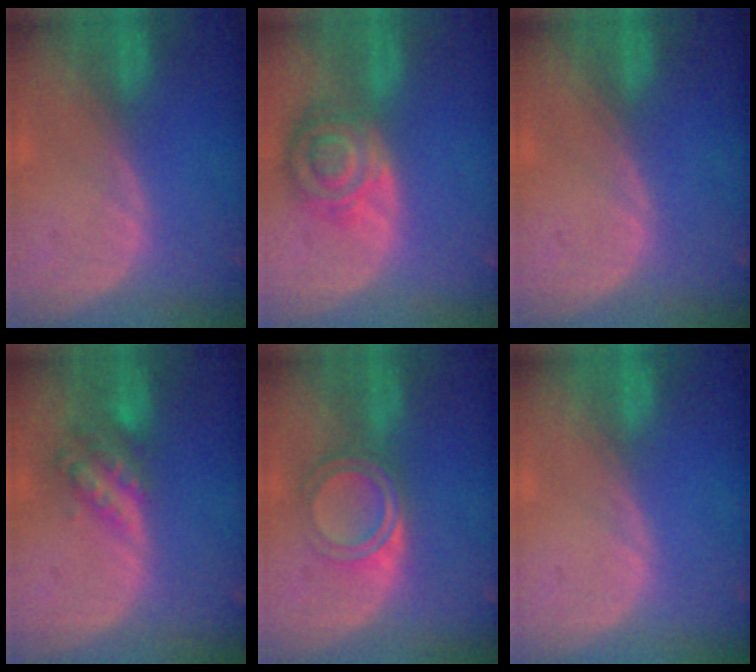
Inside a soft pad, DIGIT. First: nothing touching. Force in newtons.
{"total": 8.3, "press": 7.3, "slide": 4.0}
{"total": 0.0}
{"total": 6.1, "press": 5.3, "slide": 2.9}
{"total": 5.3, "press": 4.9, "slide": 2.0}
{"total": 0.0}